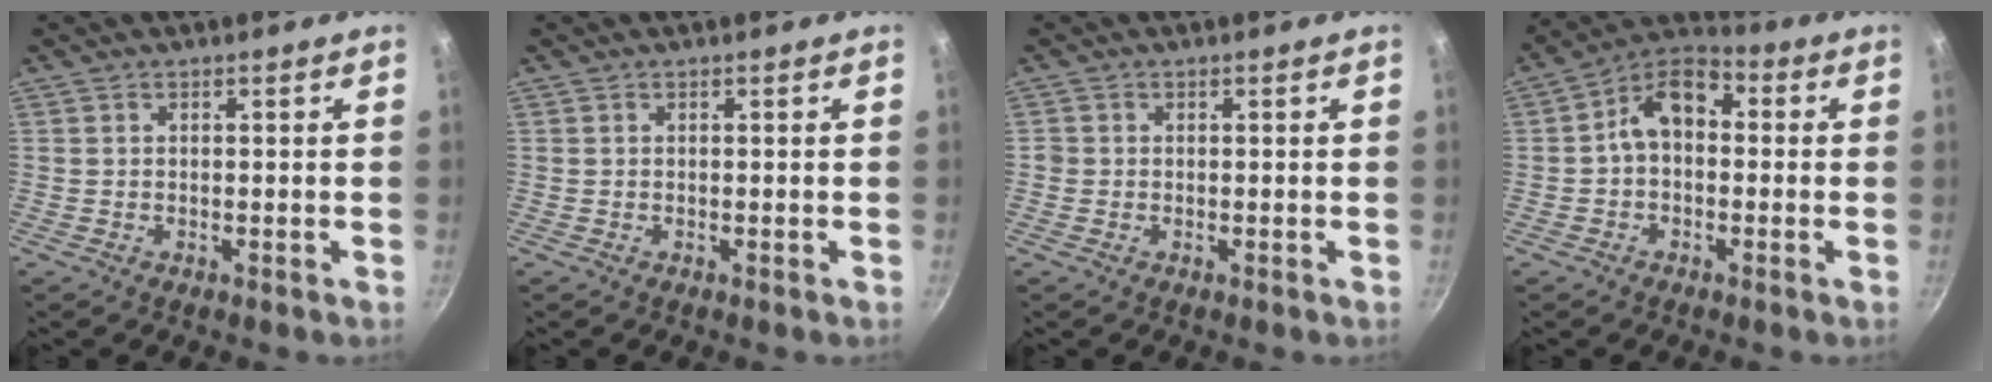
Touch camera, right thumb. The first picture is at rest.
{"total": 0.0}
{"total": 0.9, "force": [-0.3, 0.8, 0.2], "torque": [-0.002, 0.001, -0.007]}
{"total": 9.5, "force": [0.4, 6.6, 6.8], "torque": [-0.087, 0.035, -0.013]}